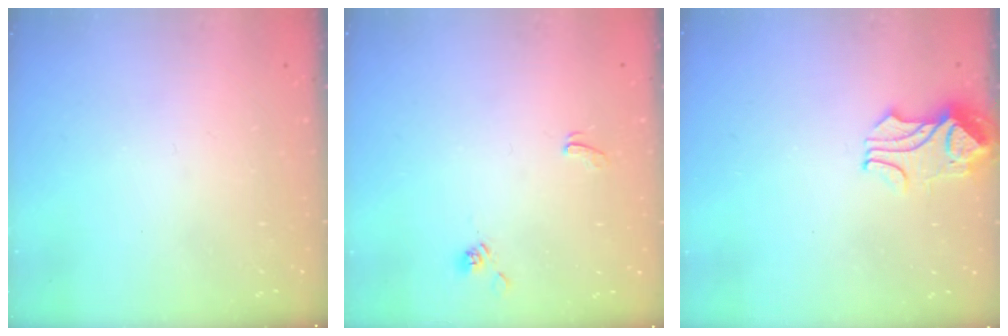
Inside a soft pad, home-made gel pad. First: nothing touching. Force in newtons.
{"total": 1.4, "press": 1.4, "slide": 0.4}
{"total": 2.1, "press": 2.0, "slide": 0.7}